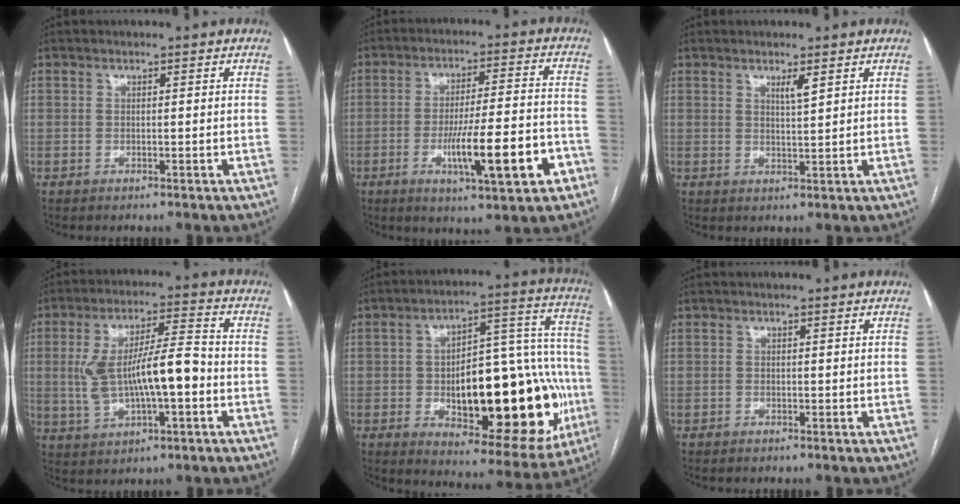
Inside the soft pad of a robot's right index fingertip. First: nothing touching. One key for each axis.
{"total": 13.7, "fx": -5.3, "fy": 1.8, "fz": 12.5, "tx": -0.199, "ty": 0.002, "tz": -0.073}
{"total": 2.1, "fx": 1.3, "fy": 0.1, "fz": 1.7, "tx": -0.032, "ty": -0.005, "tz": 0.024}
{"total": 12.4, "fx": -1.1, "fy": 3.4, "fz": 11.9, "tx": -0.228, "ty": 0.023, "tz": -0.013}
{"total": 28.3, "fx": -6.0, "fy": 10.5, "fz": 25.6, "tx": -0.307, "ty": 0.032, "tz": -0.062}
{"total": 0.0}